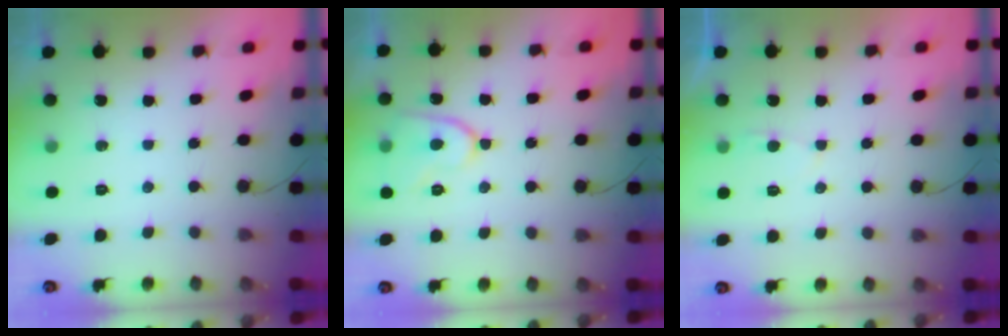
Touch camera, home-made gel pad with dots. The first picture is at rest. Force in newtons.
{"total": 10.8, "press": 10.7, "slide": 1.4}
{"total": 1.8, "press": 1.8, "slide": 0.3}